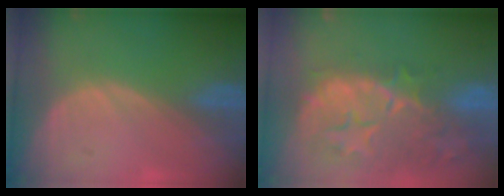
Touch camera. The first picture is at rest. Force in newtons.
{"total": 14.6, "press": 11.8, "slide": 8.6}